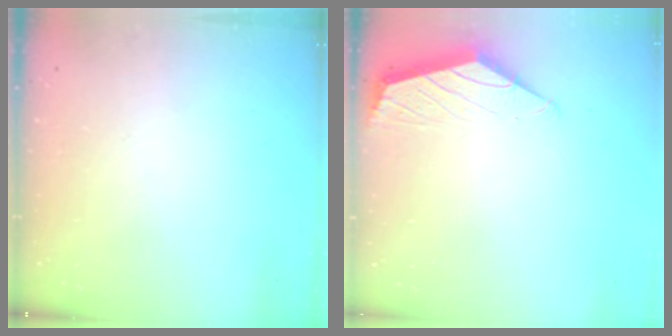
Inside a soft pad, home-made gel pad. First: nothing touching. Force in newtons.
{"total": 1.5, "press": 1.4, "slide": 0.4}